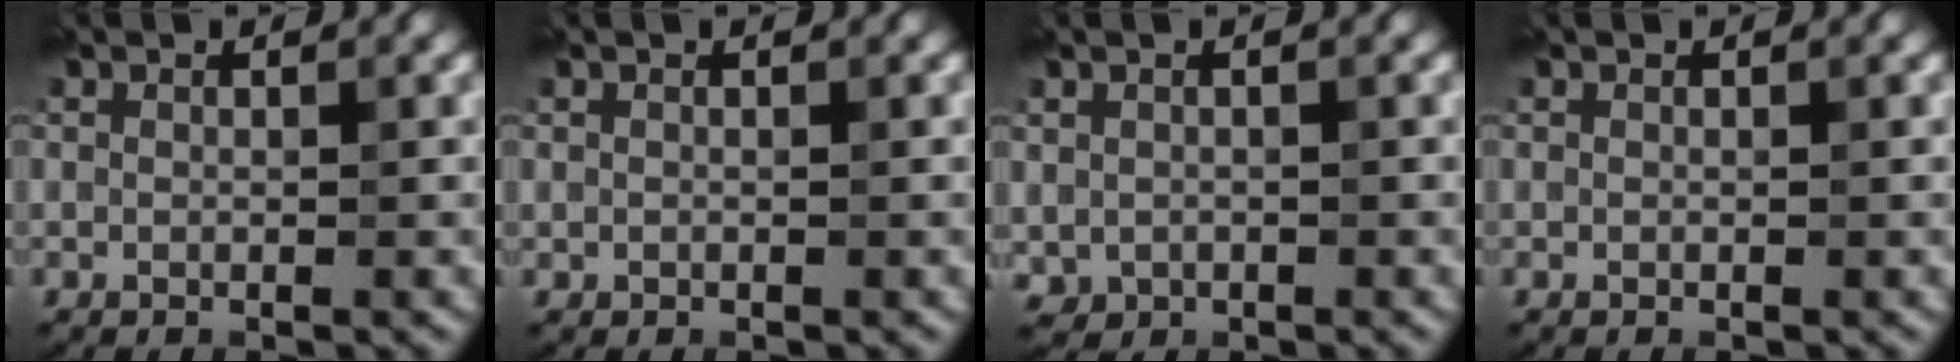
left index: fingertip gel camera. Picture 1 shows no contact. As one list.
[{"total": 0.0}, {"total": 1.3, "force": [0.0, 1.2, 0.6], "torque": [-0.011, -0.008, 0.001]}, {"total": 0.0}]